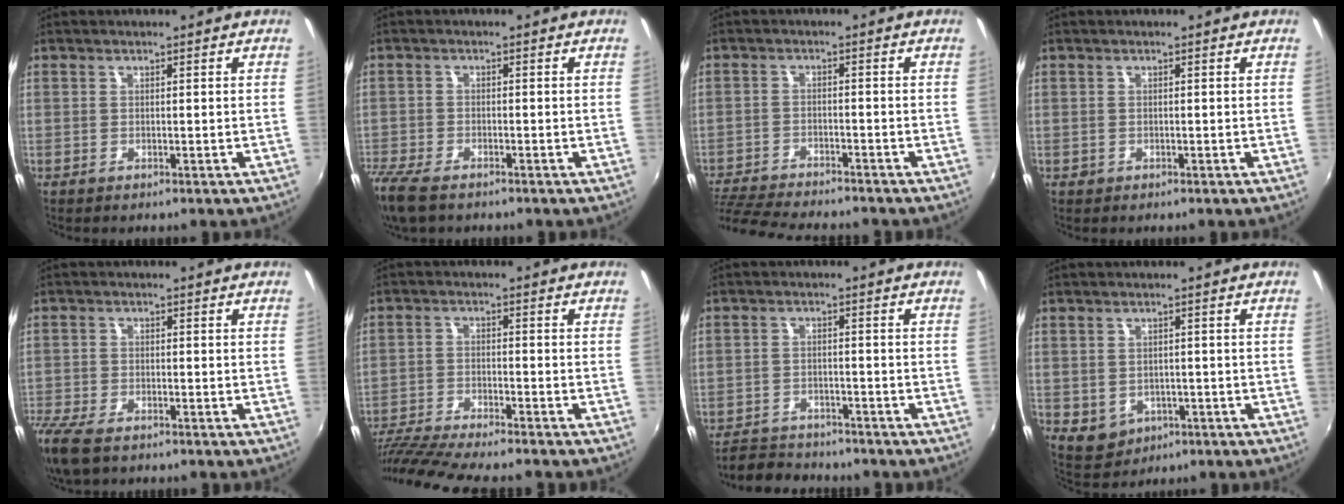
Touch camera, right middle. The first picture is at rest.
{"total": 8.1, "force": [-6.1, 2.9, 4.5], "torque": [-0.122, -0.035, -0.121]}
{"total": 12.2, "force": [-10.9, 1.9, 5.0], "torque": [-0.124, -0.024, -0.185]}
{"total": 0.7, "force": [-0.3, 0.6, 0.1], "torque": [-0.002, -0.003, -0.005]}
{"total": 8.9, "force": [-6.6, 3.3, 5.1], "torque": [-0.135, -0.038, -0.130]}
{"total": 12.8, "force": [-11.4, 0.4, 5.9], "torque": [-0.135, -0.027, -0.201]}
{"total": 6.6, "force": [-6.1, 2.2, 1.2], "torque": [-0.048, 0.002, -0.099]}
{"total": 4.7, "force": [-0.9, 4.1, 2.1], "torque": [-0.048, -0.004, 0.001]}